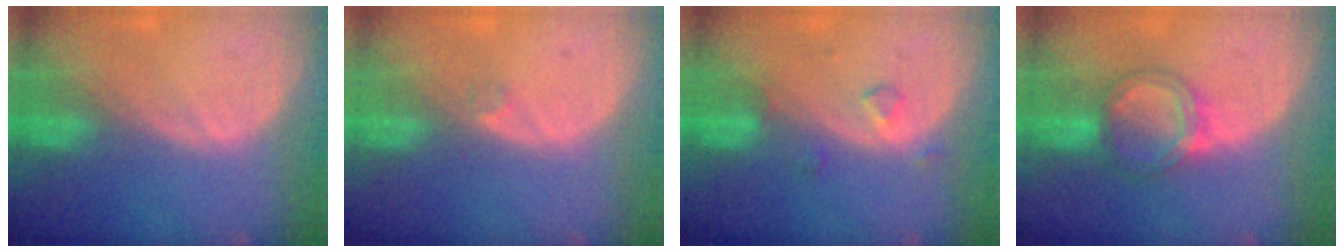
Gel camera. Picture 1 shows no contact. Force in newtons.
{"total": 0.8, "press": 0.7, "slide": 0.4}
{"total": 2.1, "press": 2.1, "slide": 0.1}
{"total": 5.4, "press": 5.1, "slide": 1.9}